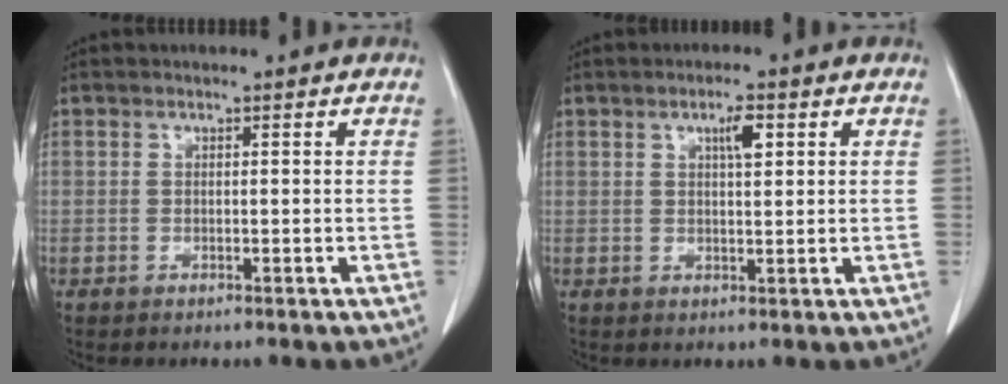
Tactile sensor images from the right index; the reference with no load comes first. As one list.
[{"total": 3.2, "force": [1.3, 0.6, 2.8], "torque": [-0.048, 0.001, 0.021]}]